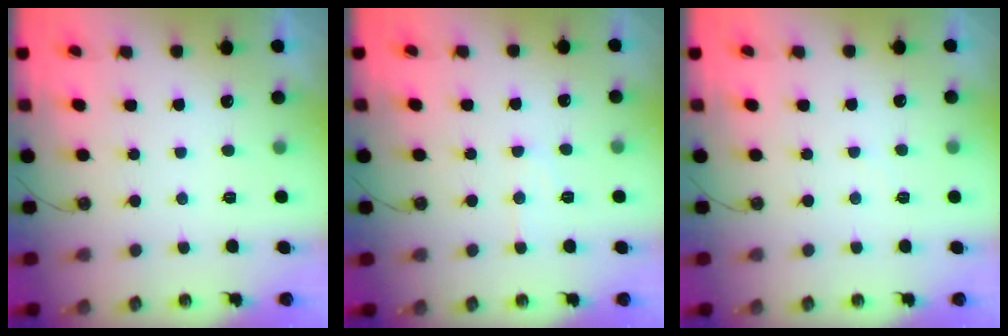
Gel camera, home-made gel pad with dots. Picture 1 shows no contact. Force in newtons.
{"total": 5.9, "press": 5.9, "slide": 0.3}
{"total": 2.6, "press": 2.6, "slide": 0.3}